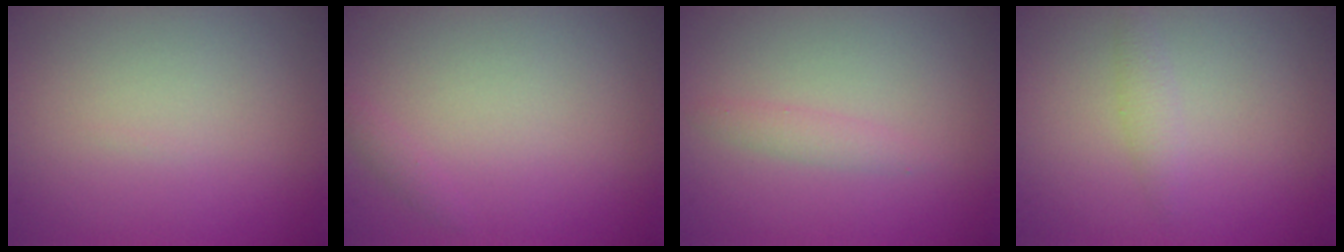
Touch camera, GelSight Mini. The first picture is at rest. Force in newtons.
{"total": 0.6, "press": 0.6, "slide": 0.0}
{"total": 1.2, "press": 1.2, "slide": 0.0}
{"total": 1.2, "press": 1.2, "slide": 0.0}